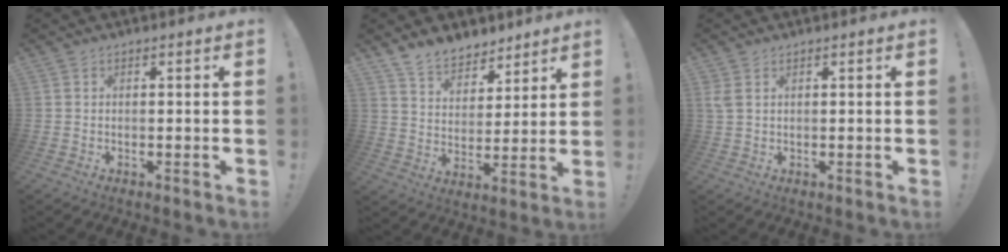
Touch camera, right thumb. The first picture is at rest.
{"total": 10.1, "force": [8.4, 5.1, 2.2], "torque": [-0.044, -0.062, 0.165]}
{"total": 2.4, "force": [1.1, 1.3, 1.7], "torque": [-0.033, 0.003, 0.021]}